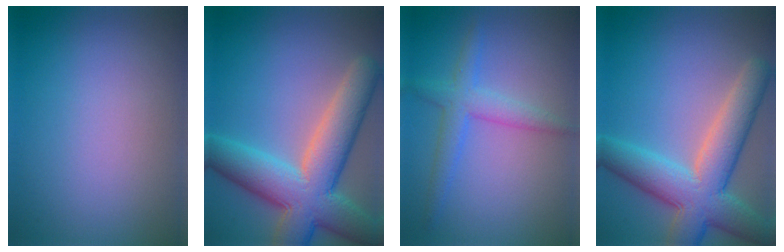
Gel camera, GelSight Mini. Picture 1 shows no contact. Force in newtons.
{"total": 10.2, "press": 10.2, "slide": 0.6}
{"total": 3.0, "press": 3.0, "slide": 0.2}
{"total": 8.6, "press": 8.5, "slide": 0.5}